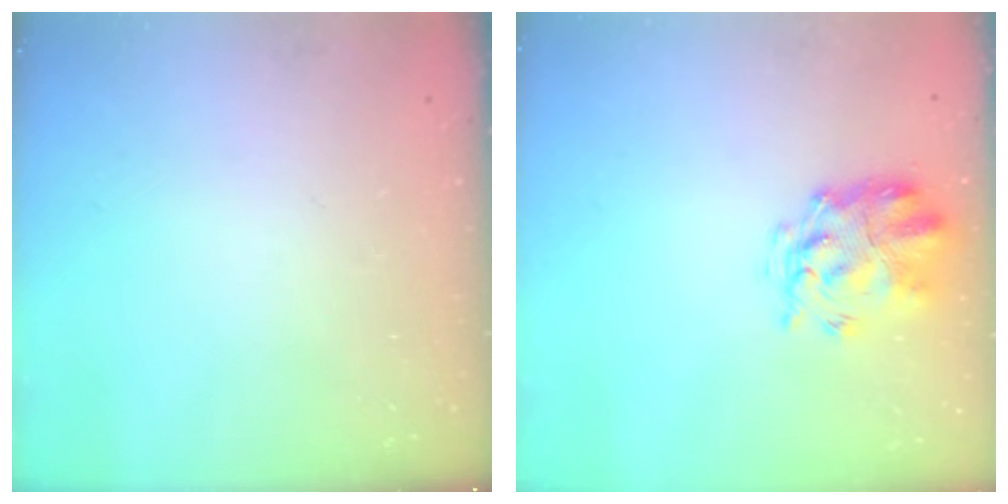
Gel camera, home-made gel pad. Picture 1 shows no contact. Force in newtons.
{"total": 3.8, "press": 3.4, "slide": 1.7}